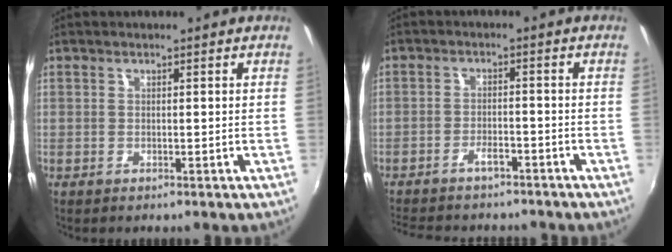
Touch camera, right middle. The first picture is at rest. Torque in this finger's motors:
{"motor_torque": [1.08, -1.06, 0.10, 0.10]}